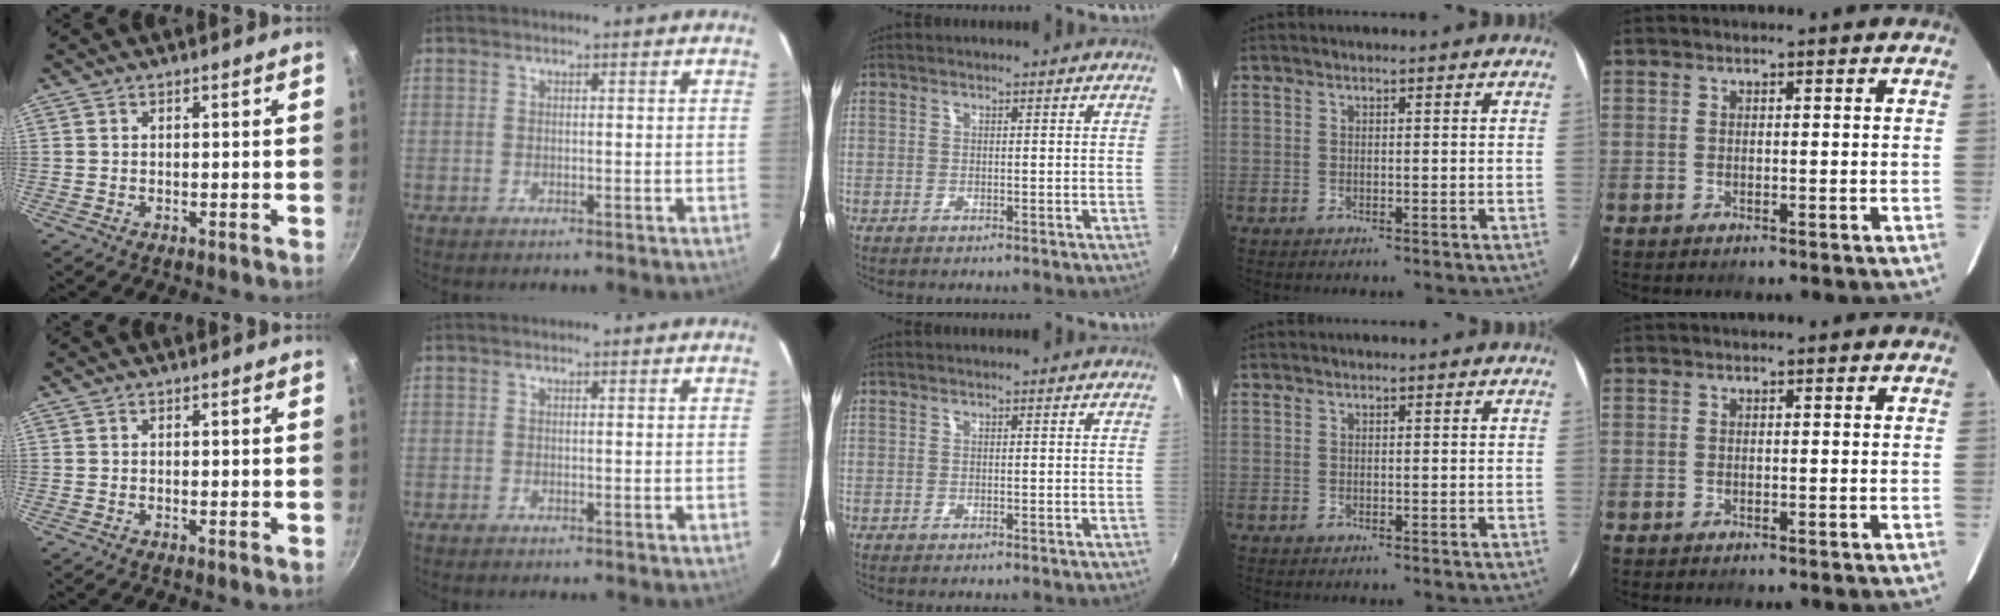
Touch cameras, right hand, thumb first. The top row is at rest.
{}